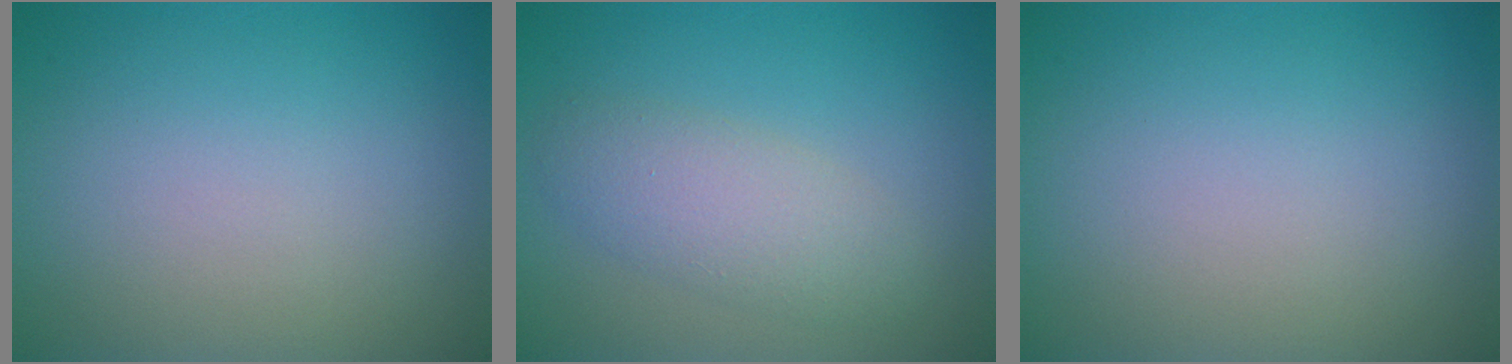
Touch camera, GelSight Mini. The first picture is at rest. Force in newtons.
{"total": 3.4, "press": 3.4, "slide": 0.1}
{"total": 0.0}